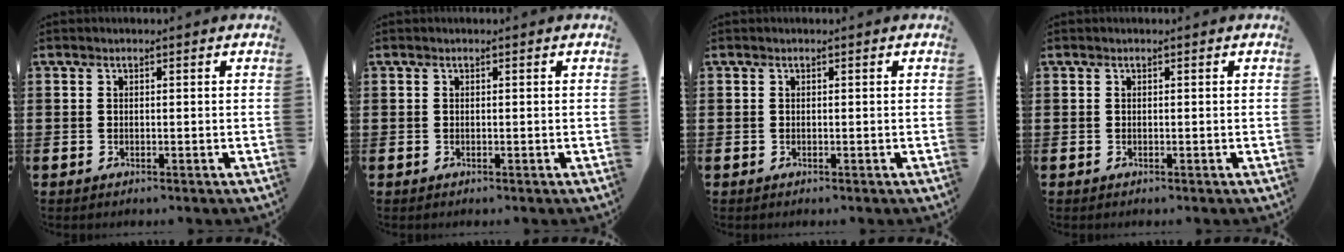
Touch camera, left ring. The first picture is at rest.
{"total": 0.0}
{"total": 0.0}
{"total": 0.0}